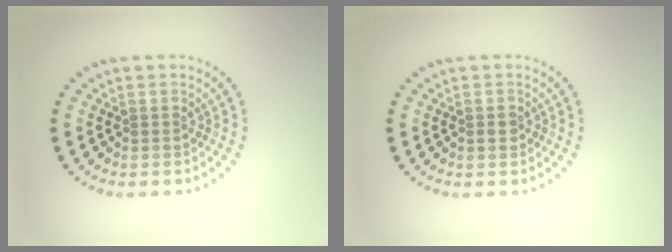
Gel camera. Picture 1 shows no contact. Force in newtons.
{"total": 0.9, "press": 0.8, "slide": 0.3}